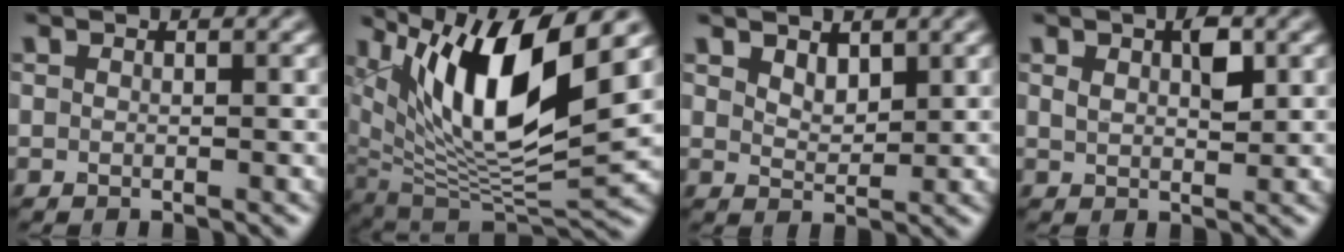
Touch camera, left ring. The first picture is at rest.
{"total": 12.7, "force": [5.4, 4.1, 10.7], "torque": [-0.192, -0.002, 0.101]}
{"total": 1.9, "force": [1.3, 1.0, 1.0], "torque": [-0.021, -0.003, 0.028]}
{"total": 2.5, "force": [1.0, 1.2, 2.0], "torque": [-0.036, 0.002, 0.019]}